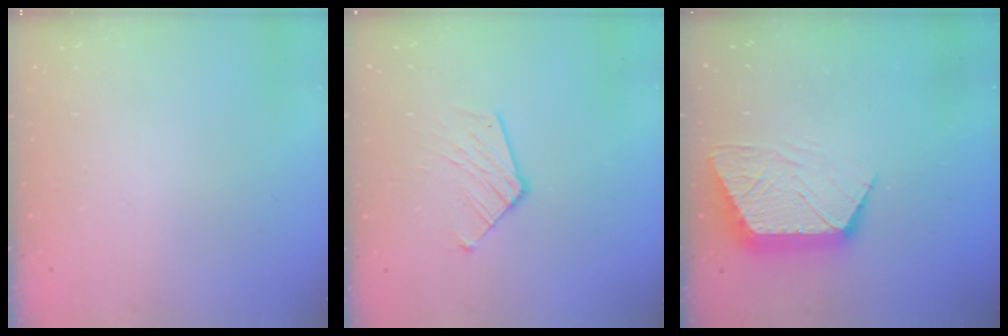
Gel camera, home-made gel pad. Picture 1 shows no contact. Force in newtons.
{"total": 9.7, "press": 9.7, "slide": 0.8}
{"total": 11.2, "press": 11.2, "slide": 0.7}